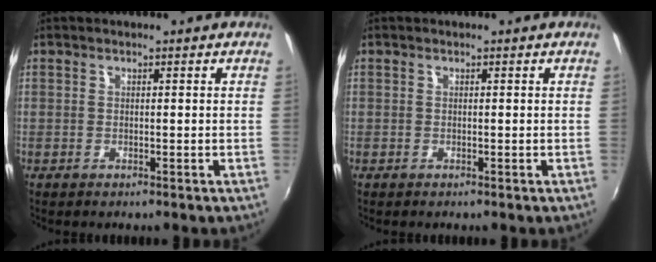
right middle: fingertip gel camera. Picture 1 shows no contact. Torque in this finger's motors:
{"motor_torque": [0.53, -0.59, -0.27, -0.18]}